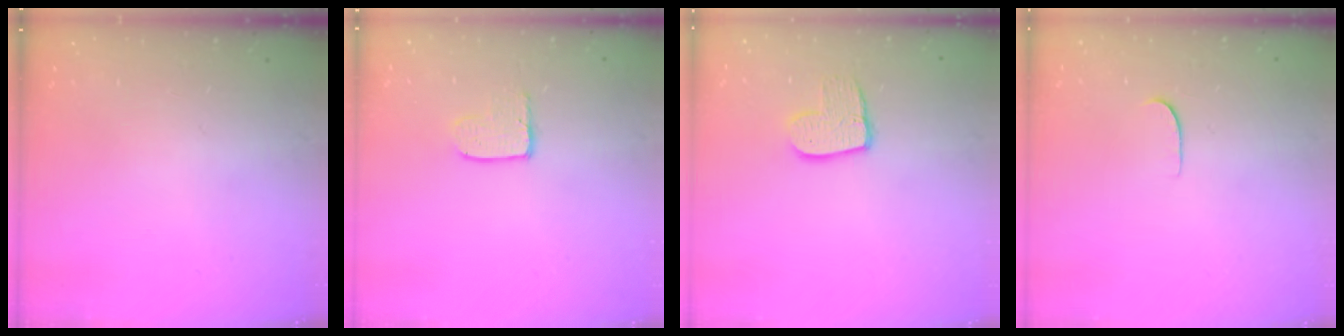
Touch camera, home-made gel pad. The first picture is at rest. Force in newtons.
{"total": 3.6, "press": 3.6, "slide": 0.3}
{"total": 9.8, "press": 9.8, "slide": 0.7}
{"total": 4.3, "press": 4.3, "slide": 0.2}